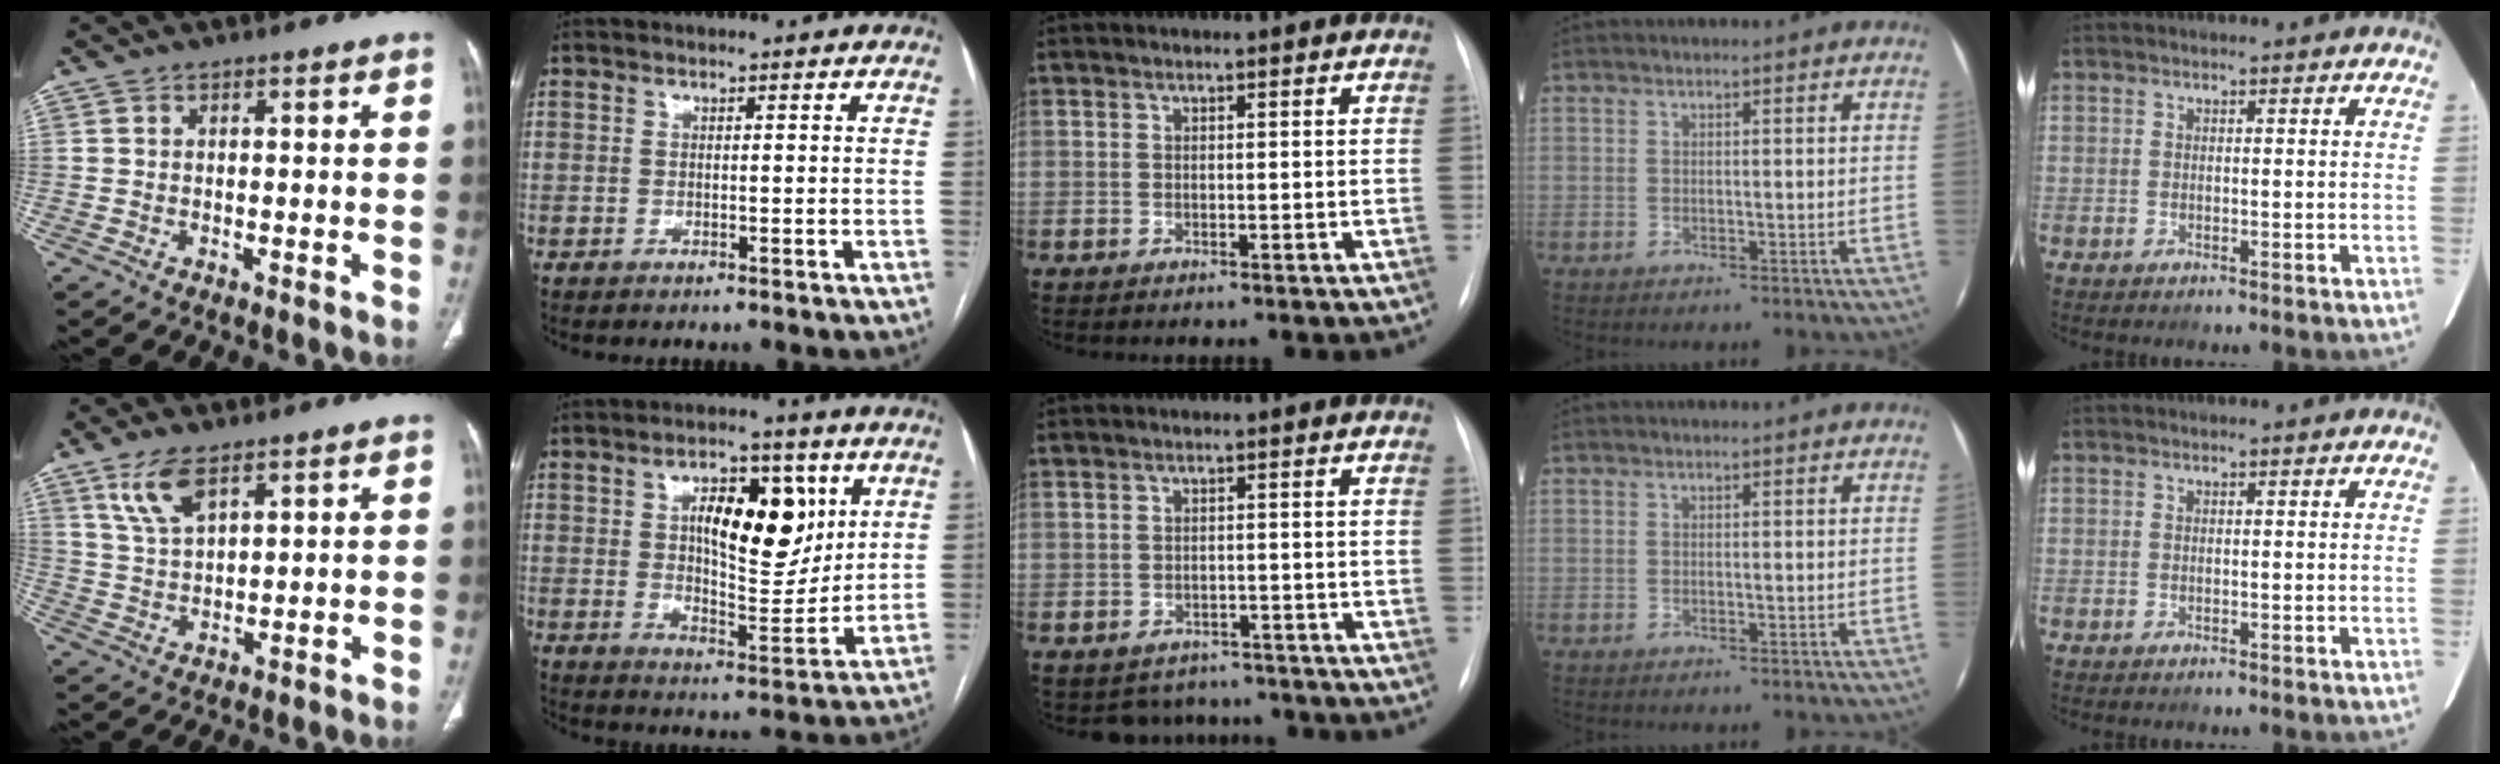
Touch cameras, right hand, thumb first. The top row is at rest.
{"thumb": {"total": 7.2, "force": [4.4, 2.8, 4.9], "torque": [-0.097, -0.017, 0.095]}, "index": {"total": 13.4, "force": [4.4, 5.5, 11.4], "torque": [-0.175, 0.009, 0.076]}, "middle": {"total": 4.8, "force": [-4.2, 2.3, -0.5], "torque": [0.012, 0.019, -0.053]}}